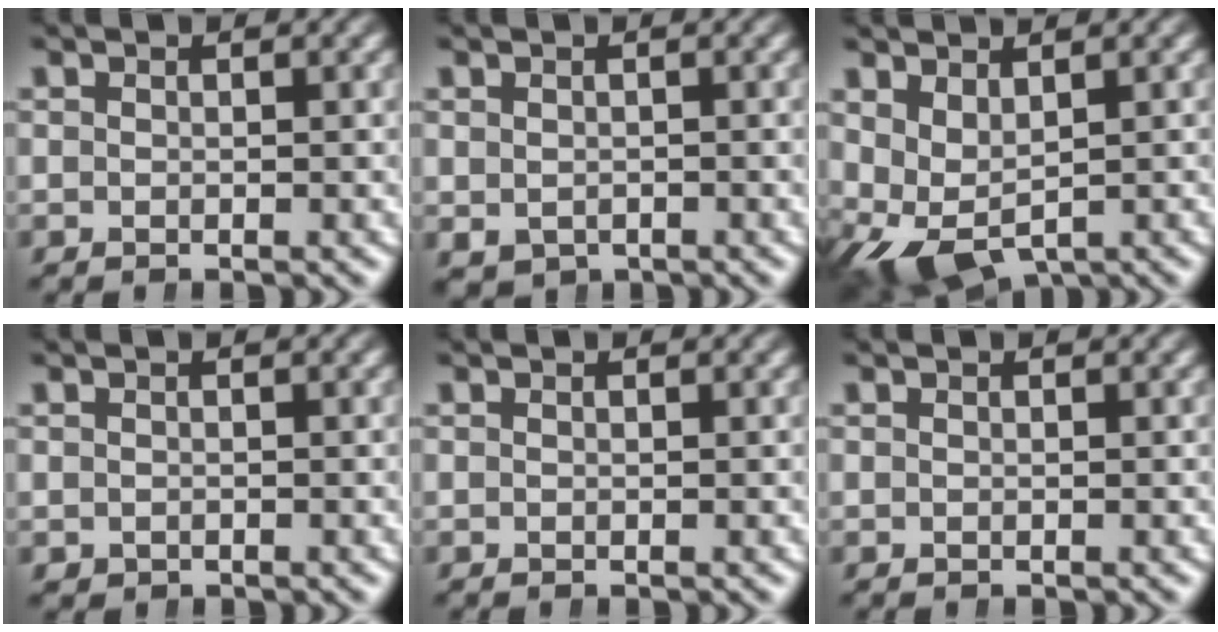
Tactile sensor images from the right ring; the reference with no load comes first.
{"total": 1.4, "force": [-0.5, 1.3, 0.3], "torque": [-0.012, -0.019, 0.010]}
{"total": 6.6, "force": [-2.7, 5.1, 3.3], "torque": [-0.101, -0.042, -0.024]}
{"total": 0.8, "force": [0.0, 0.8, 0.1], "torque": [-0.009, -0.006, 0.005]}
{"total": 0.0}
{"total": 0.0}